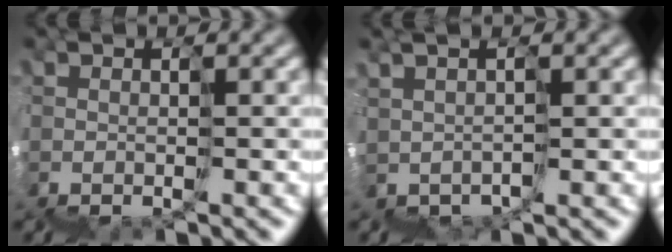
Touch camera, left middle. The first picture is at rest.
{"total": 2.5, "force": [1.4, -1.1, -1.7], "torque": [-0.003, 0.019, 0.020]}